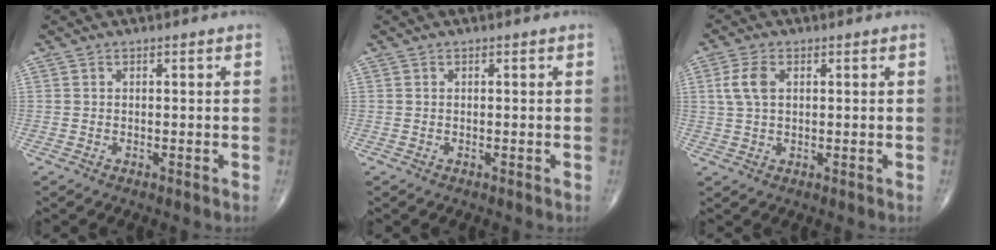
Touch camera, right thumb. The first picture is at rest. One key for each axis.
{"total": 0.0}
{"total": 4.7, "fx": 1.2, "fy": 2.7, "fz": 3.6, "tx": -0.085, "ty": 0.006, "tz": 0.022}